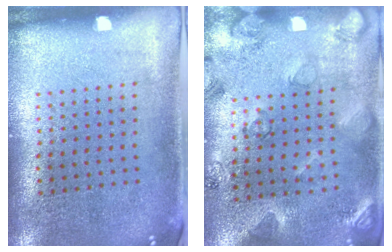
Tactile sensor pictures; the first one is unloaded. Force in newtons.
{"total": 2.1, "press": 2.0, "slide": 0.7}